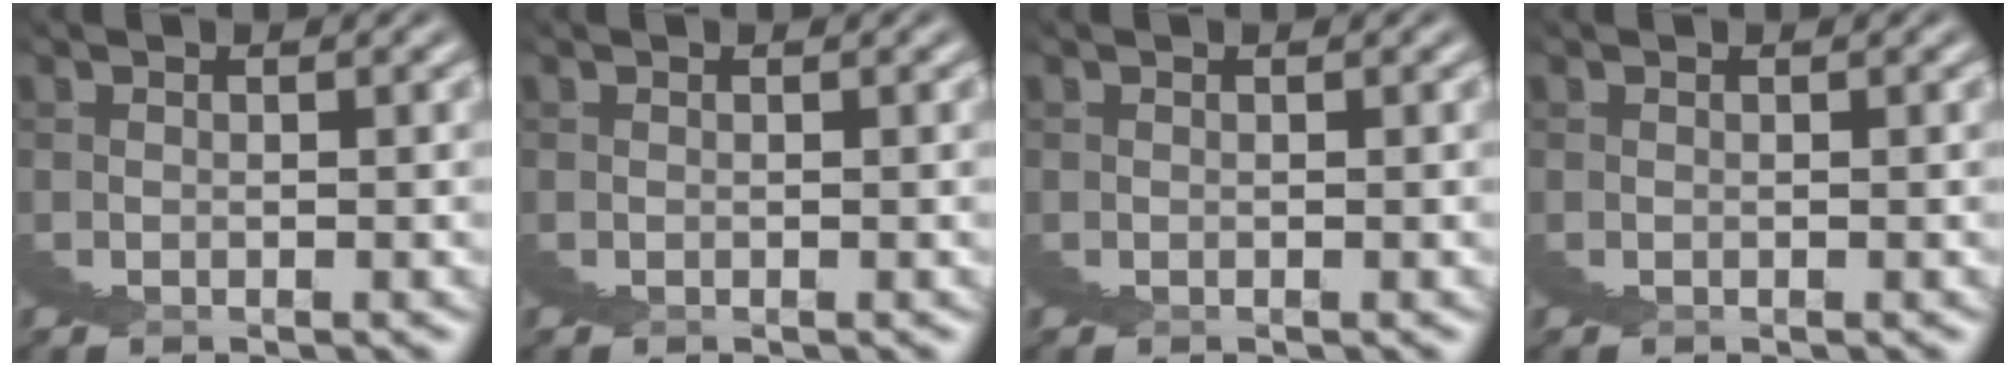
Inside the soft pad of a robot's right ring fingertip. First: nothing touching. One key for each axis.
{"total": 0.0}
{"total": 0.0}
{"total": 0.0}